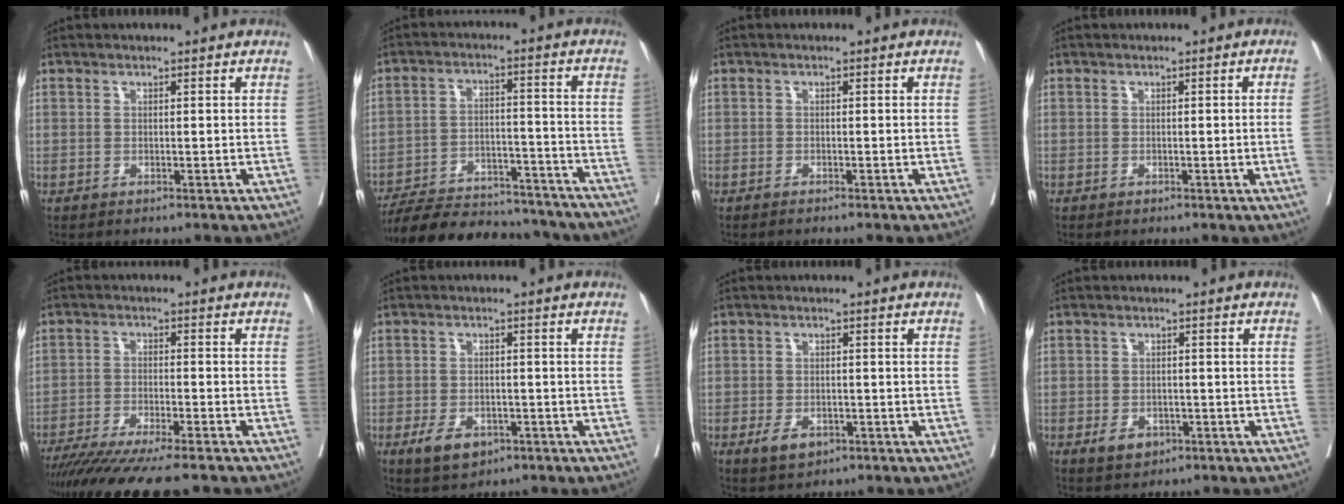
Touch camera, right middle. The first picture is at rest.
{"total": 22.3, "force": [-20.2, 5.1, 7.8], "torque": [-0.132, -0.010, -0.288]}
{"total": 1.0, "force": [-0.9, 0.0, 0.4], "torque": [-0.010, -0.003, -0.013]}
{"total": 1.9, "force": [-0.3, -0.8, 1.7], "torque": [-0.018, -0.003, -0.002]}
{"total": 14.2, "force": [-12.1, 0.5, 7.4], "torque": [-0.107, -0.037, -0.189]}
{"total": 5.2, "force": [-2.9, 3.0, 3.1], "torque": [-0.057, -0.003, -0.040]}
{"total": 3.5, "force": [-1.8, 2.0, 2.2], "torque": [-0.041, -0.003, -0.021]}
{"total": 3.1, "force": [-1.6, 2.1, 1.6], "torque": [-0.026, 0.000, -0.015]}